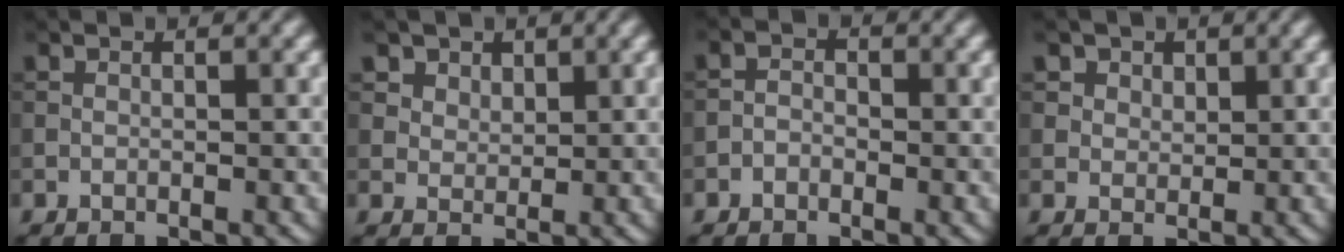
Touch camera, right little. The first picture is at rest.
{"total": 4.3, "force": [2.8, 2.9, 1.6], "torque": [-0.056, -0.007, 0.055]}
{"total": 1.1, "force": [-0.7, 0.7, 0.5], "torque": [-0.007, 0.003, -0.018]}
{"total": 3.3, "force": [2.0, 2.3, 1.3], "torque": [-0.037, -0.002, 0.035]}